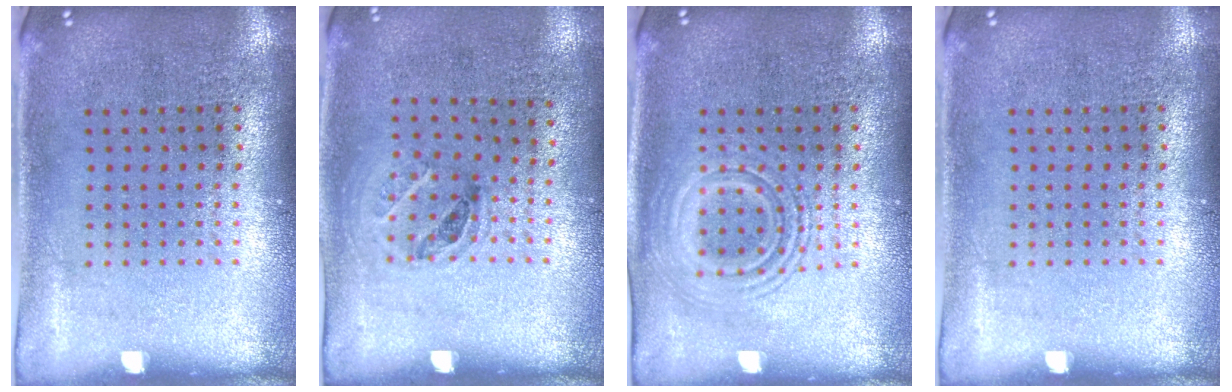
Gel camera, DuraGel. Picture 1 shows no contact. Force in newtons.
{"total": 1.0, "press": 0.7, "slide": 0.7}
{"total": 2.5, "press": 2.5, "slide": 0.4}
{"total": 0.0}